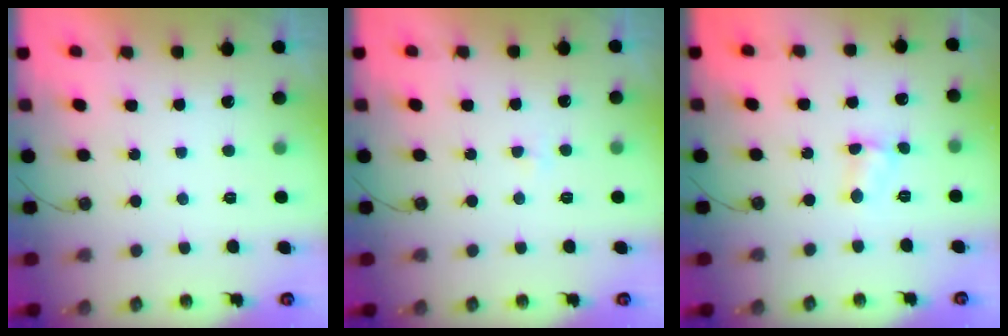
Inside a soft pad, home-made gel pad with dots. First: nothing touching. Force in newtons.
{"total": 2.1, "press": 1.6, "slide": 1.2}
{"total": 4.4, "press": 4.4, "slide": 0.4}